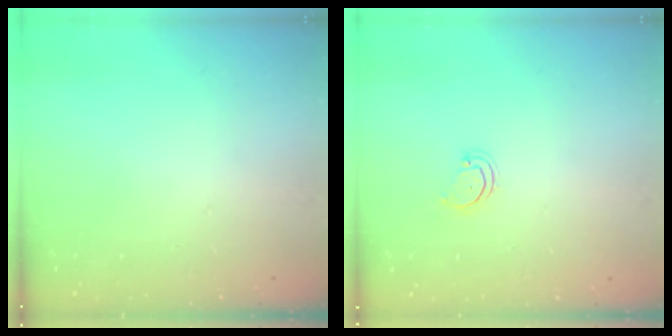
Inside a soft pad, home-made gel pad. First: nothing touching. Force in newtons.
{"total": 3.0, "press": 3.0, "slide": 0.2}